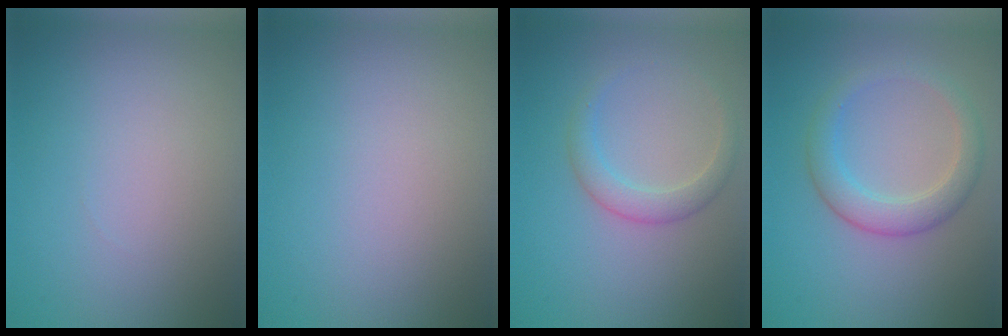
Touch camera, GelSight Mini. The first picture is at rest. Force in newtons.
{"total": 0.0}
{"total": 2.3, "press": 2.3, "slide": 0.1}
{"total": 3.3, "press": 3.3, "slide": 0.1}